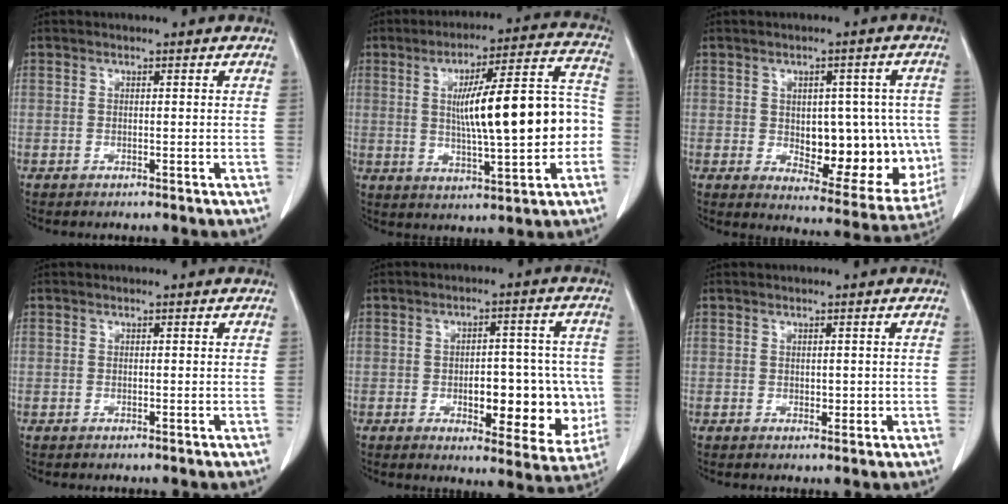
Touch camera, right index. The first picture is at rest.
{"total": 17.0, "force": [-0.7, 3.1, 16.7], "torque": [-0.247, 0.032, -0.006]}
{"total": 16.1, "force": [-1.4, 8.0, 13.9], "torque": [-0.176, 0.006, 0.007]}
{"total": 0.0}
{"total": 13.5, "force": [-2.5, 5.8, 12.0], "torque": [-0.139, 0.016, -0.019]}
{"total": 1.8, "force": [-0.1, 1.1, 1.4], "torque": [-0.016, -0.001, -0.001]}